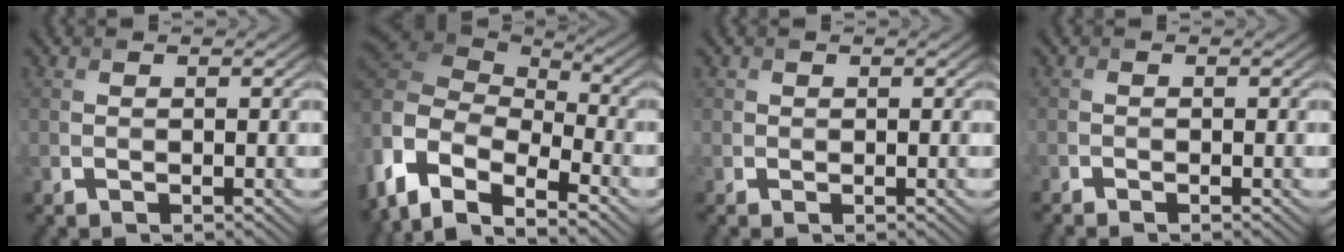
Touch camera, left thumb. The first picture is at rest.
{"total": 11.5, "force": [-3.8, 7.3, 8.1], "torque": [-0.211, -0.025, -0.055]}
{"total": 0.9, "force": [-0.6, 0.8, 0.1], "torque": [0.000, -0.003, -0.013]}
{"total": 1.3, "force": [-1.3, -0.2, 0.3], "torque": [-0.006, -0.007, -0.027]}